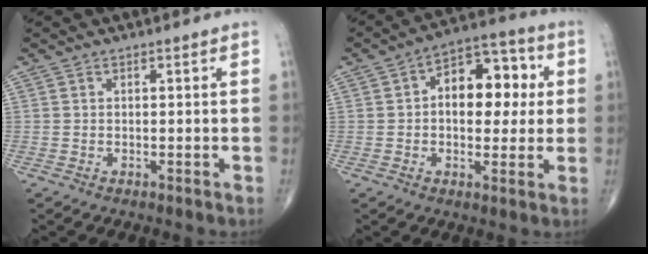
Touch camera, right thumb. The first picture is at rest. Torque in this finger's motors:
{"motor_torque": [-0.02, 0.33, 0.46, 0.02, 0.09]}